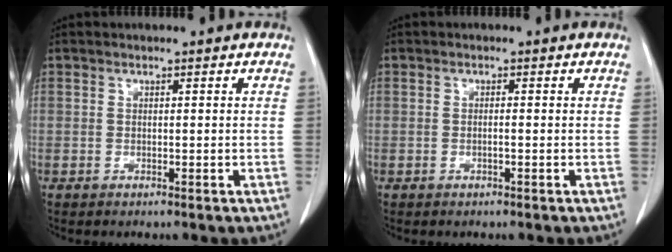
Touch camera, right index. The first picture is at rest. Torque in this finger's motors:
{"motor_torque": [-0.03, 0.03, -0.04, -0.01]}